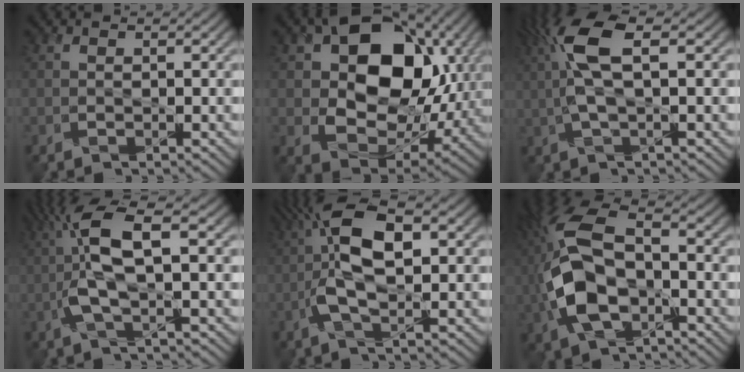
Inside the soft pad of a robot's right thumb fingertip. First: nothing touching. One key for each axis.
{"total": 15.5, "fx": 3.2, "fy": 10.9, "fz": 10.6, "tx": -0.167, "ty": -0.005, "tz": 0.057}
{"total": 8.6, "fx": 1.8, "fy": 2.7, "fz": 7.9, "tx": -0.186, "ty": 0.017, "tz": 0.027}
{"total": 8.7, "fx": 0.5, "fy": 2.1, "fz": 8.4, "tx": -0.181, "ty": 0.024, "tz": 0.002}
{"total": 9.6, "fx": 0.3, "fy": 3.2, "fz": 9.0, "tx": -0.184, "ty": 0.025, "tz": -0.007}
{"total": 13.8, "fx": -1.9, "fy": 7.7, "fz": 11.2, "tx": -0.283, "ty": 0.003, "tz": -0.046}